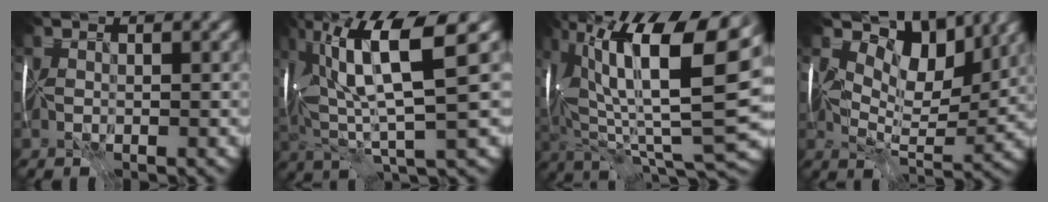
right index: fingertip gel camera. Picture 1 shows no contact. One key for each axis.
{"total": 10.3, "fx": 2.9, "fy": 2.2, "fz": 9.6, "tx": -0.190, "ty": 0.008, "tz": 0.055}
{"total": 16.7, "fx": 4.5, "fy": 6.1, "fz": 14.9, "tx": -0.286, "ty": 0.013, "tz": 0.075}
{"total": 8.1, "fx": 4.1, "fy": 4.3, "fz": 5.5, "tx": -0.081, "ty": -0.010, "tz": 0.065}